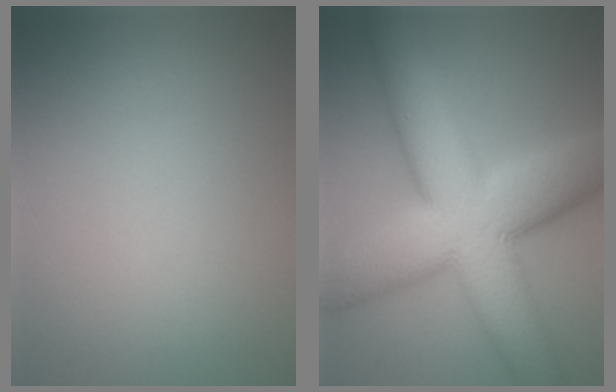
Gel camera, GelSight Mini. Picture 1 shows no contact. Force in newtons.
{"total": 14.3, "press": 14.2, "slide": 0.5}